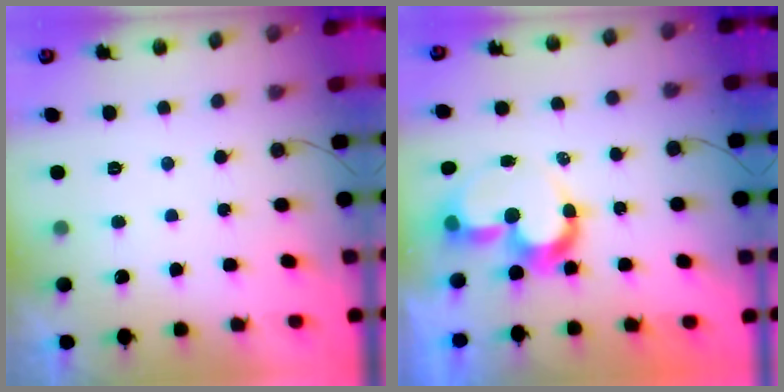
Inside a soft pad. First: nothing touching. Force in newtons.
{"total": 10.3, "press": 10.3, "slide": 0.7}